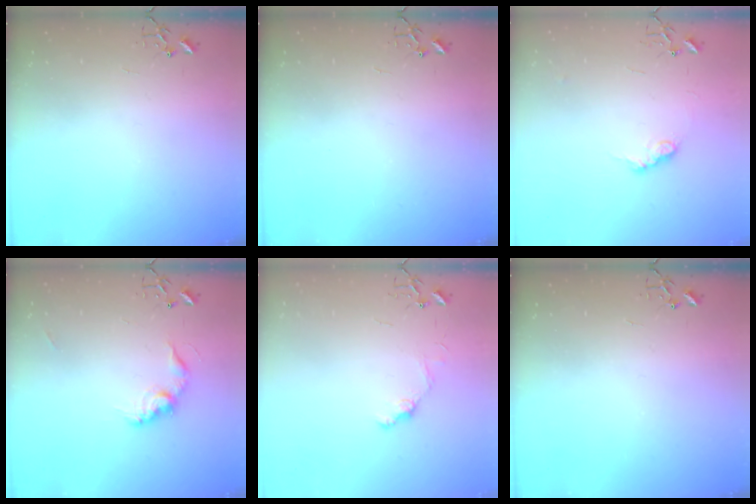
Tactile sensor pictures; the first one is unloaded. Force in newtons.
{"total": 0.0}
{"total": 7.8, "press": 7.8, "slide": 0.1}
{"total": 11.4, "press": 11.4, "slide": 0.7}
{"total": 8.2, "press": 8.2, "slide": 0.8}
{"total": 0.0}